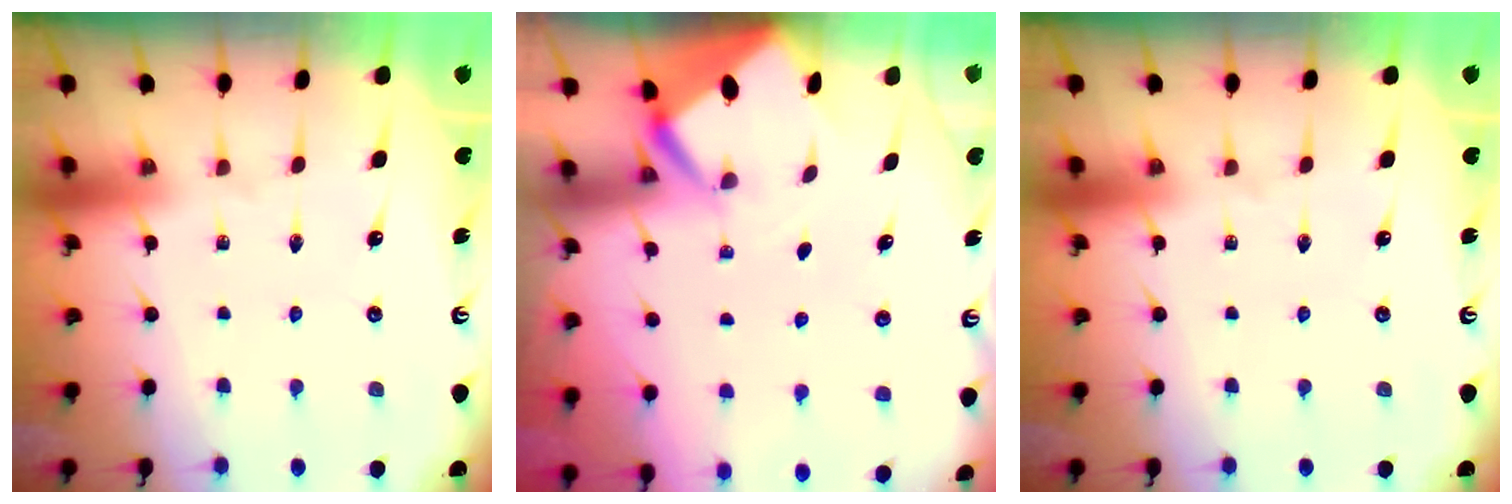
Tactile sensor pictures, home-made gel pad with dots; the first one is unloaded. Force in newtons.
{"total": 2.7, "press": 2.7, "slide": 0.2}
{"total": 0.0}